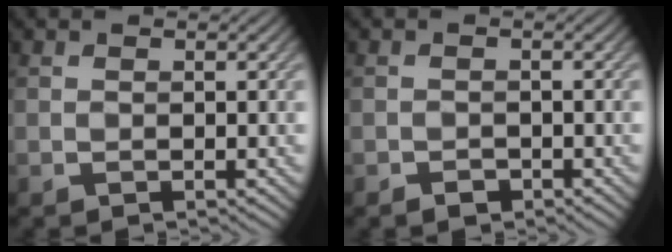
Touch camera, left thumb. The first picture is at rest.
{"total": 1.2, "force": [-1.0, 0.7, 0.3], "torque": [-0.003, 0.000, -0.019]}